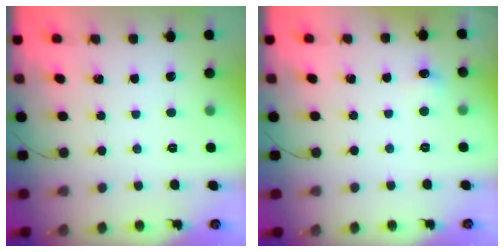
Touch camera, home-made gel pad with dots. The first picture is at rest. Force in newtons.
{"total": 4.4, "press": 4.2, "slide": 1.2}